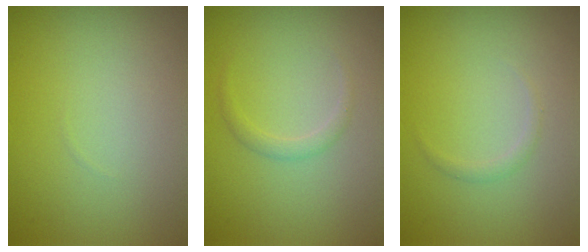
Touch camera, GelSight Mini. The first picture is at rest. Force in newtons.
{"total": 1.0, "press": 1.0, "slide": 0.1}
{"total": 0.6, "press": 0.6, "slide": 0.0}